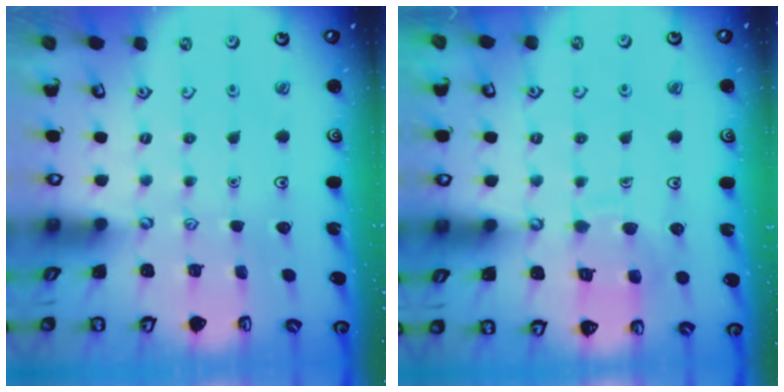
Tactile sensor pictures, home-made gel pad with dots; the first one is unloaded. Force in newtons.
{"total": 9.7, "press": 9.7, "slide": 0.9}